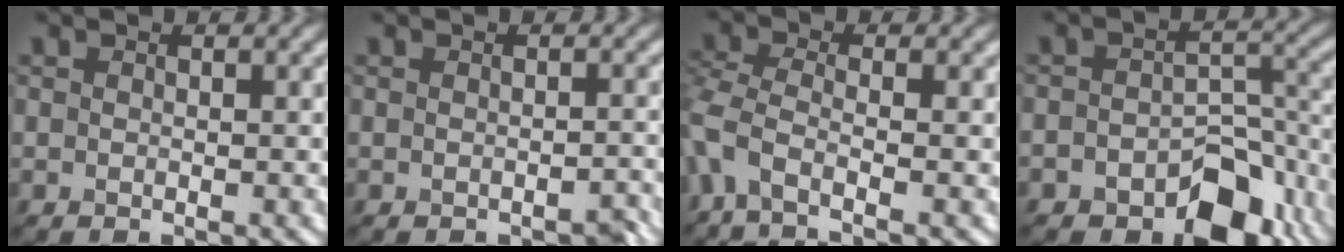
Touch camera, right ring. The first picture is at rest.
{"total": 0.8, "force": [-0.7, 0.2, 0.4], "torque": [-0.007, 0.001, -0.007]}
{"total": 4.3, "force": [-2.3, 1.8, 3.1], "torque": [-0.077, -0.007, -0.061]}
{"total": 9.3, "force": [-5.4, 5.0, 5.6], "torque": [-0.070, -0.016, -0.082]}